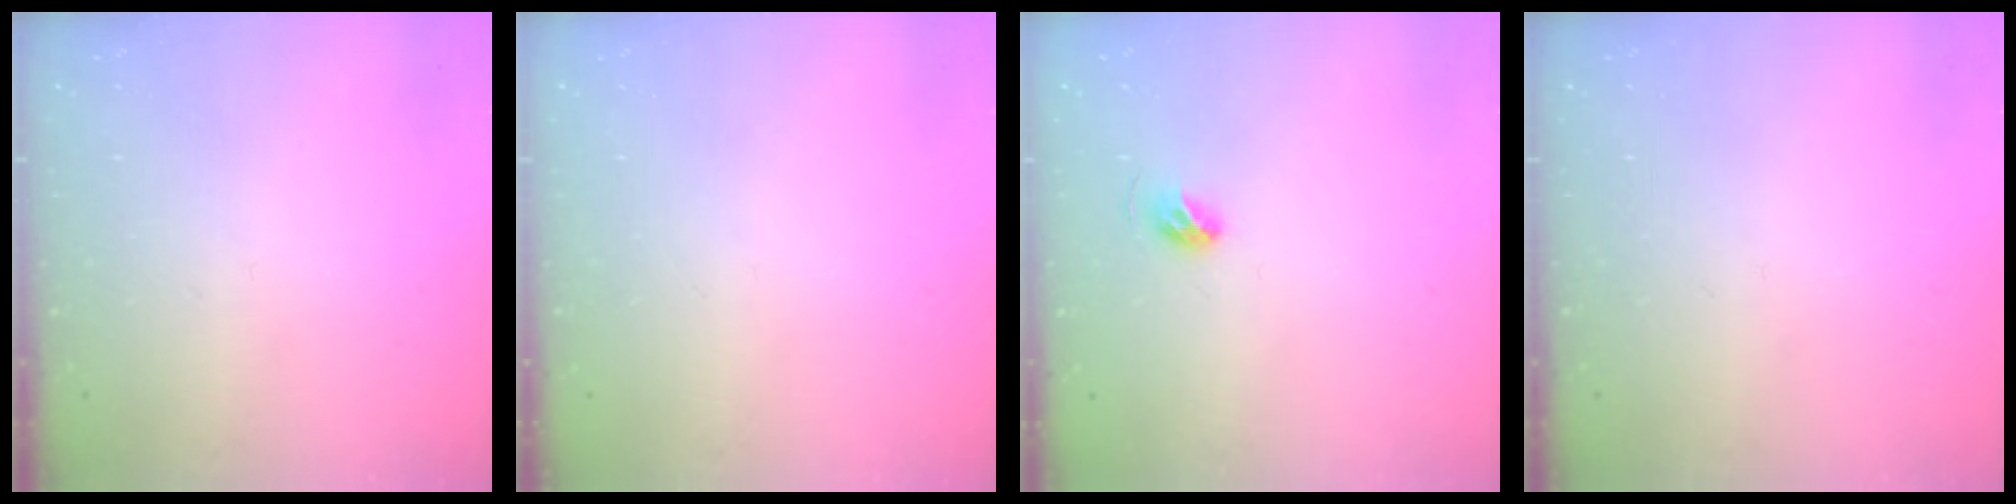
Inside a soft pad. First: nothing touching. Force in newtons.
{"total": 0.0}
{"total": 5.4, "press": 5.2, "slide": 1.2}
{"total": 0.0}